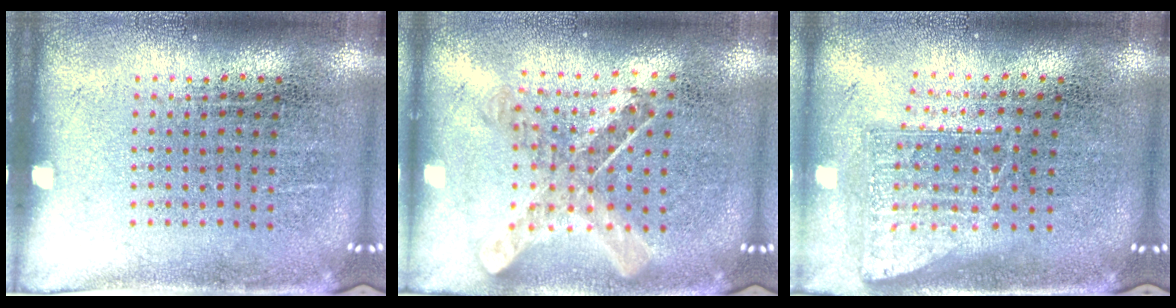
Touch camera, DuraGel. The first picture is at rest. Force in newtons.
{"total": 0.9, "press": 0.8, "slide": 0.2}
{"total": 1.7, "press": 1.3, "slide": 1.1}